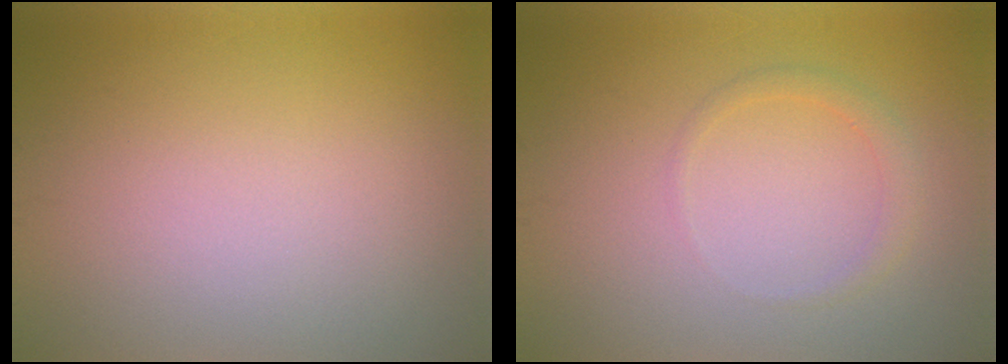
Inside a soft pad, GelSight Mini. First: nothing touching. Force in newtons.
{"total": 1.4, "press": 1.4, "slide": 0.1}